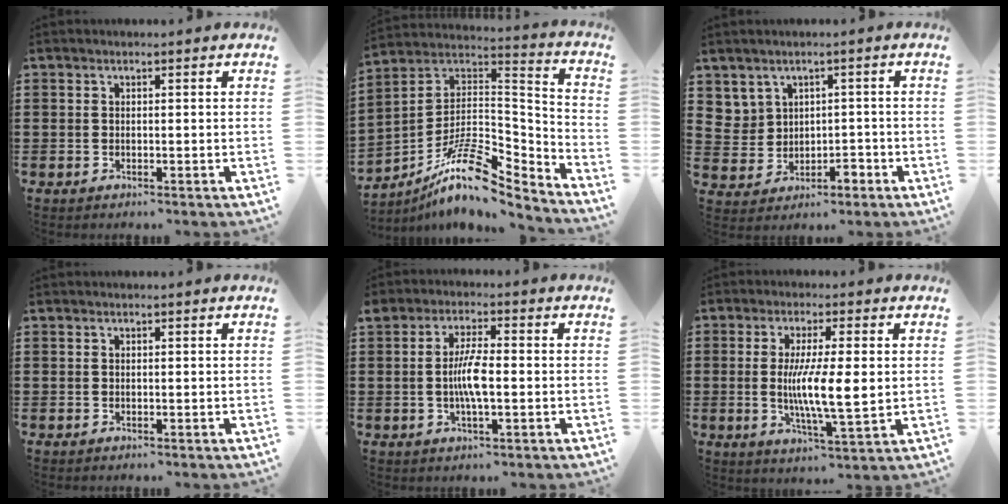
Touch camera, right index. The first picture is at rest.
{"total": 12.9, "force": [-8.2, 4.9, 8.7], "torque": [-0.162, 0.009, -0.152]}
{"total": 3.5, "force": [1.1, 3.3, 0.8], "torque": [-0.033, 0.002, 0.018]}
{"total": 0.0}
{"total": 5.1, "force": [-0.5, 1.2, 4.9], "torque": [-0.102, -0.003, -0.015]}
{"total": 8.0, "force": [0.1, 1.6, 7.9], "torque": [-0.142, 0.000, 0.001]}